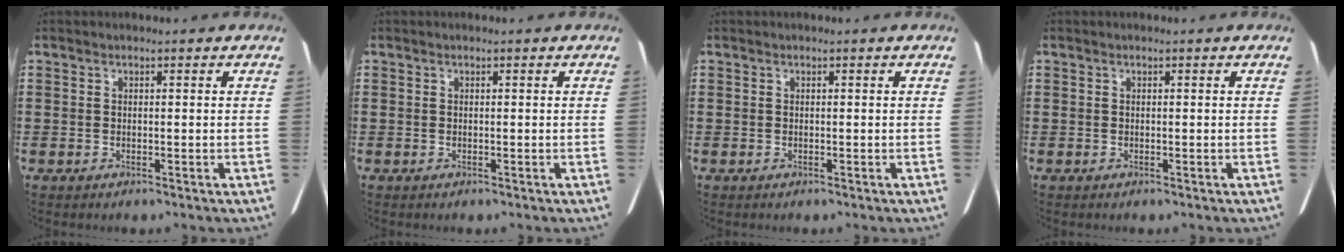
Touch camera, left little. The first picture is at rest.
{"total": 0.0}
{"total": 0.0}
{"total": 0.0}